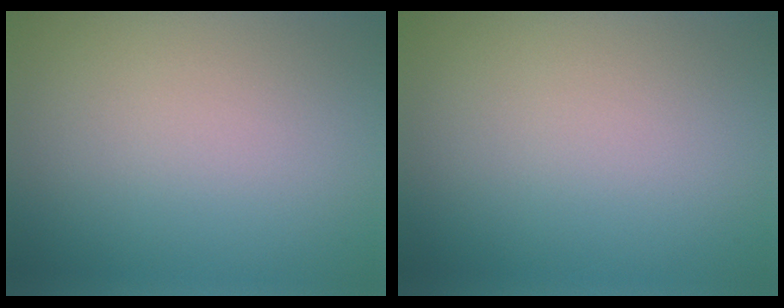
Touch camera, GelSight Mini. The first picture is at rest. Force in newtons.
{"total": 0.0}